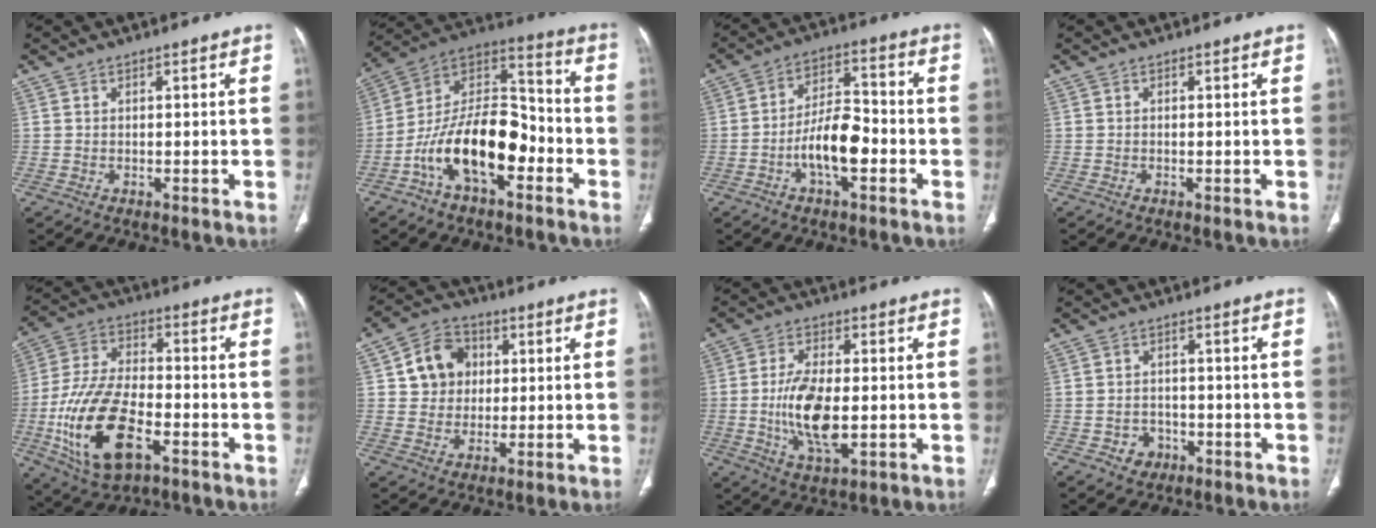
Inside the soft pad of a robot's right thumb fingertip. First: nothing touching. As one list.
[{"total": 18.8, "force": [-7.0, 9.7, 14.5], "torque": [-0.231, 0.070, -0.125]}, {"total": 10.3, "force": [-3.5, 4.6, 8.5], "torque": [-0.141, 0.035, -0.065]}, {"total": 0.0}, {"total": 18.5, "force": [-6.5, 9.3, 14.6], "torque": [-0.288, 0.019, -0.112]}, {"total": 9.4, "force": [2.0, 8.2, 4.1], "torque": [-0.034, 0.004, 0.030]}, {"total": 11.4, "force": [-1.3, 5.2, 10.1], "torque": [-0.194, -0.005, -0.021]}, {"total": 3.8, "force": [-1.6, 3.2, 1.2], "torque": [-0.001, 0.014, -0.021]}]